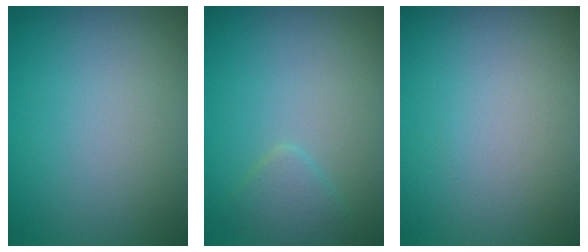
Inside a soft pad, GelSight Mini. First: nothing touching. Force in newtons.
{"total": 1.7, "press": 1.7, "slide": 0.1}
{"total": 0.0}